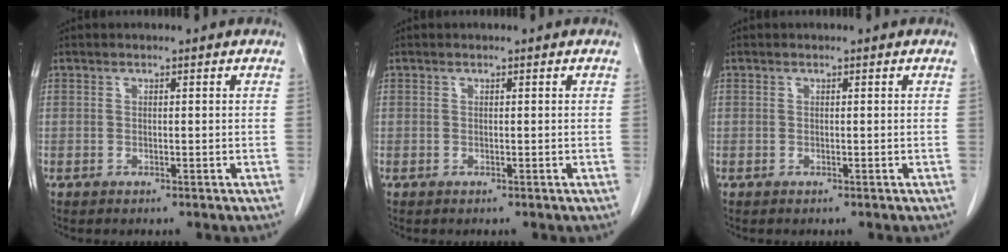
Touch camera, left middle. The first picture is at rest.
{"total": 0.0}
{"total": 0.0}